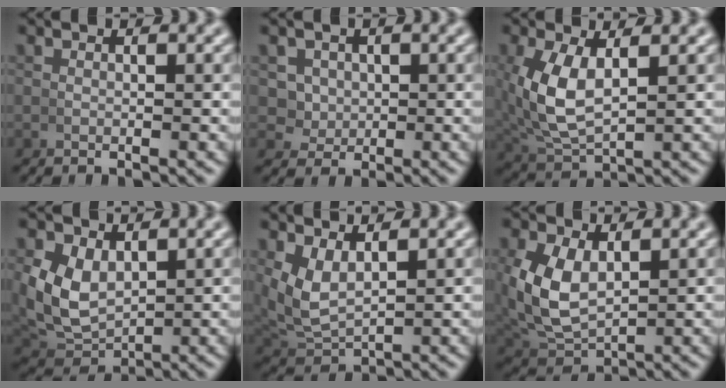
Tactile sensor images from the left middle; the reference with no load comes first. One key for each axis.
{"total": 3.9, "fx": 0.6, "fy": 3.5, "fz": 1.6, "tx": -0.042, "ty": -0.013, "tz": 0.021}
{"total": 5.4, "fx": 1.0, "fy": 3.0, "fz": 4.3, "tx": -0.105, "ty": -0.008, "tz": 0.036}
{"total": 6.8, "fx": 0.7, "fy": 5.2, "fz": 4.3, "tx": -0.117, "ty": -0.034, "tz": 0.036}
{"total": 4.8, "fx": 1.4, "fy": 3.3, "fz": 3.2, "tx": -0.087, "ty": -0.015, "tz": 0.041}
{"total": 6.2, "fx": 0.8, "fy": 4.3, "fz": 4.4, "tx": -0.113, "ty": -0.017, "tz": 0.034}